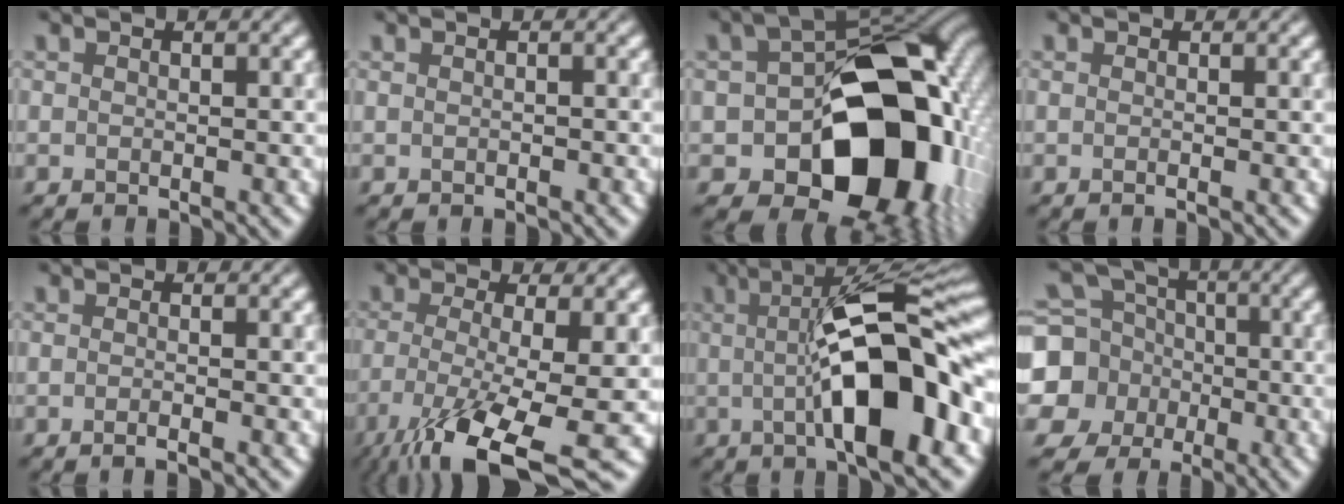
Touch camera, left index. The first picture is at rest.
{"total": 0.0}
{"total": 17.2, "force": [-4.2, 11.2, 12.4], "torque": [-0.124, -0.008, -0.062]}
{"total": 0.8, "force": [-0.1, 0.2, 0.7], "torque": [-0.009, -0.006, -0.005]}
{"total": 1.4, "force": [-0.4, 0.5, 1.3], "torque": [-0.012, -0.004, -0.012]}
{"total": 11.1, "force": [-5.5, 2.8, 9.2], "torque": [-0.174, -0.027, -0.097]}
{"total": 12.2, "force": [-0.7, 3.1, 11.8], "torque": [-0.162, 0.015, -0.018]}
{"total": 9.5, "force": [-1.6, 8.9, 2.8], "torque": [-0.098, -0.009, -0.055]}